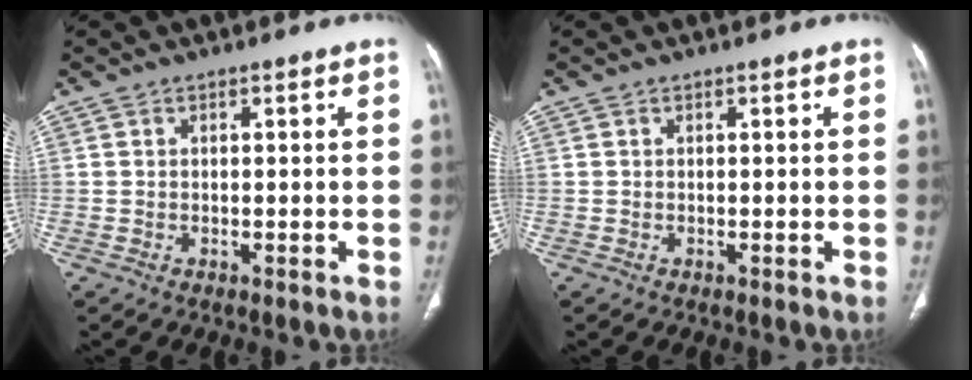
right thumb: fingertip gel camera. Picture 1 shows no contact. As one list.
[{"total": 0.0}]